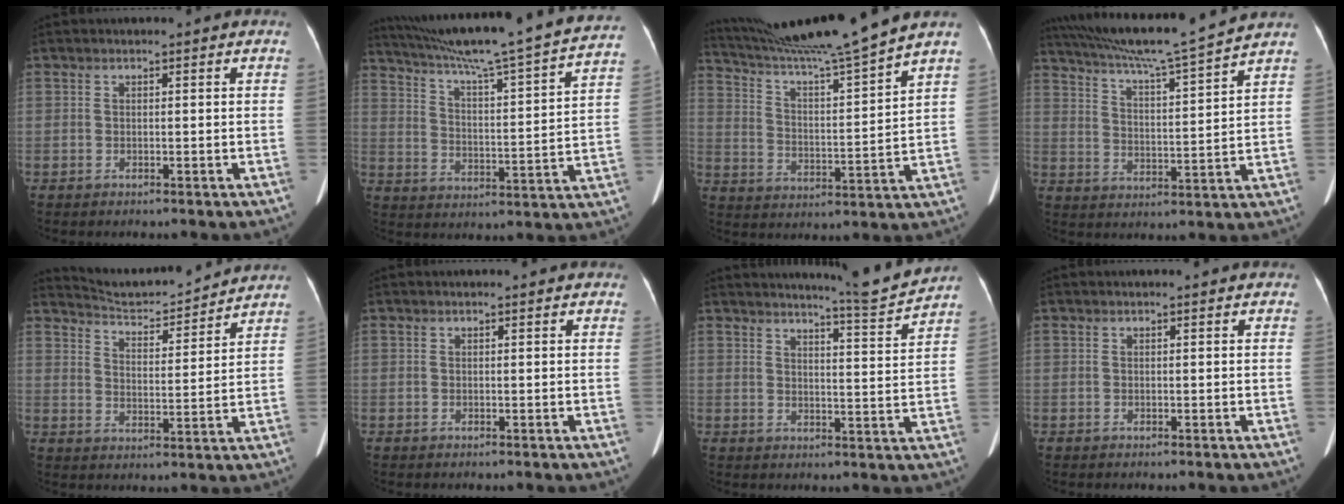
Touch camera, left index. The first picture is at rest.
{"total": 27.8, "force": [24.4, -0.4, 13.2], "torque": [-0.221, -0.039, 0.331]}
{"total": 16.7, "force": [14.9, -3.1, 6.9], "torque": [-0.126, -0.029, 0.241]}
{"total": 15.9, "force": [14.2, -1.6, 7.0], "torque": [-0.127, -0.007, 0.217]}
{"total": 12.0, "force": [11.7, 0.6, 2.3], "torque": [-0.045, 0.006, 0.177]}
{"total": 2.9, "force": [2.7, 0.5, 1.0], "torque": [-0.014, 0.019, 0.024]}
{"total": 8.2, "force": [7.8, -1.8, 1.5], "torque": [-0.038, -0.037, 0.109]}
{"total": 2.0, "force": [1.8, 0.3, 0.7], "torque": [-0.014, 0.018, 0.018]}